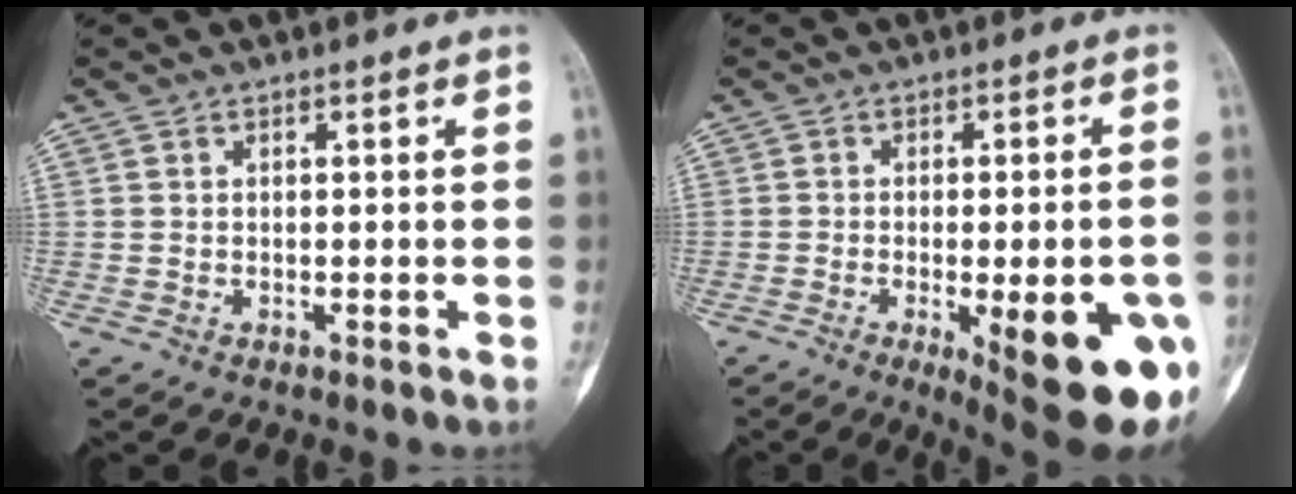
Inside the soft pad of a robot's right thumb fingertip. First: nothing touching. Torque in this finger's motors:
{"motor_torque": [0.28, 0.98, 1.07, -0.94, 0.15]}